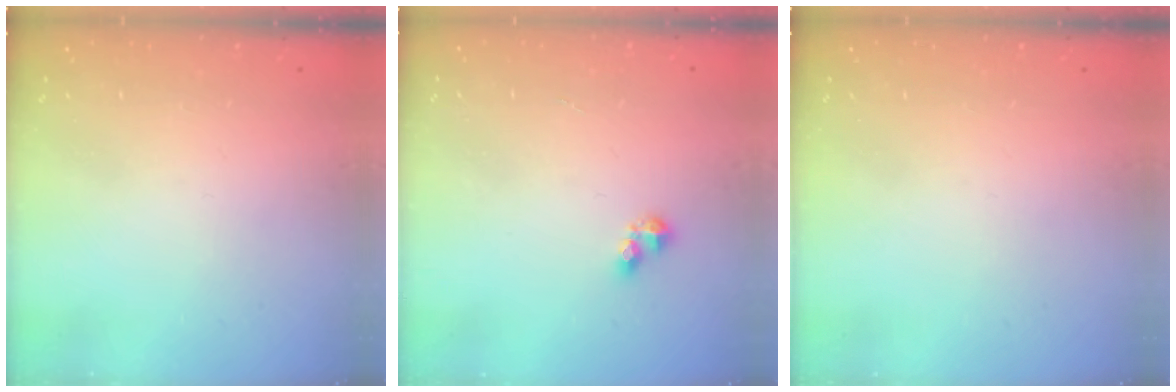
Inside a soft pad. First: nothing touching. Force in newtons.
{"total": 2.8, "press": 2.8, "slide": 0.4}
{"total": 0.0}